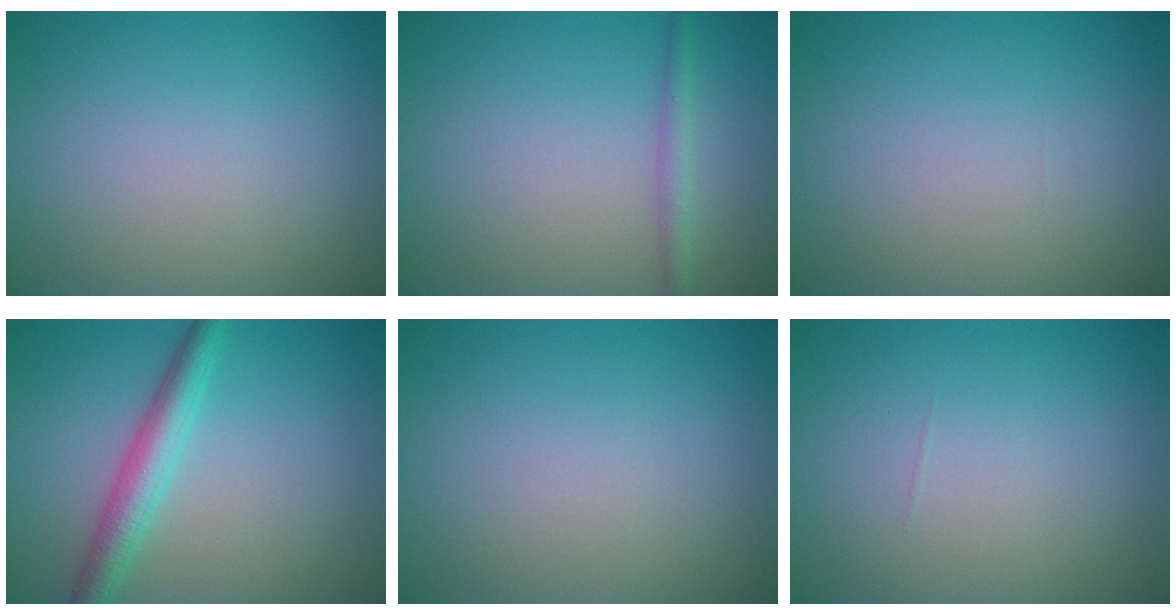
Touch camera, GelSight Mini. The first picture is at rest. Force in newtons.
{"total": 1.6, "press": 1.6, "slide": 0.1}
{"total": 0.0}
{"total": 3.8, "press": 3.8, "slide": 0.2}
{"total": 0.0}
{"total": 0.0}